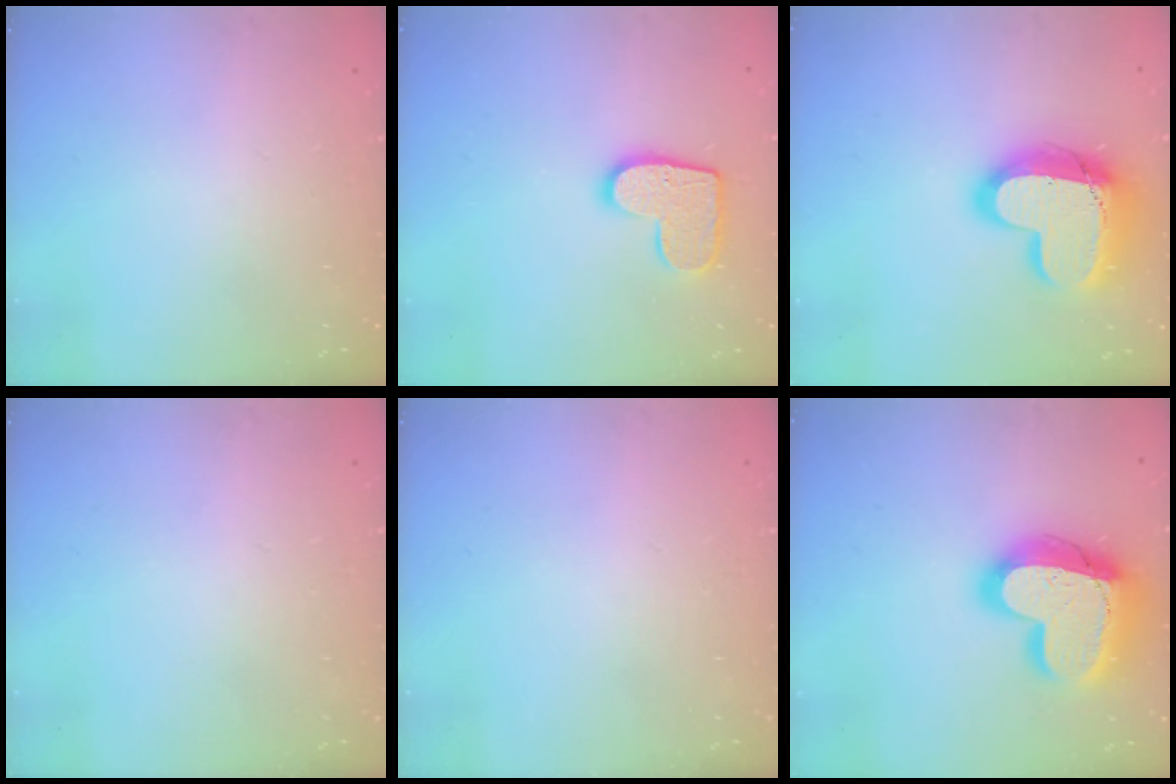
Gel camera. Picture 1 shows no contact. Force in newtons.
{"total": 11.6, "press": 11.6, "slide": 0.6}
{"total": 23.1, "press": 23.0, "slide": 1.7}
{"total": 0.0}
{"total": 0.0}
{"total": 23.4, "press": 23.3, "slide": 1.9}